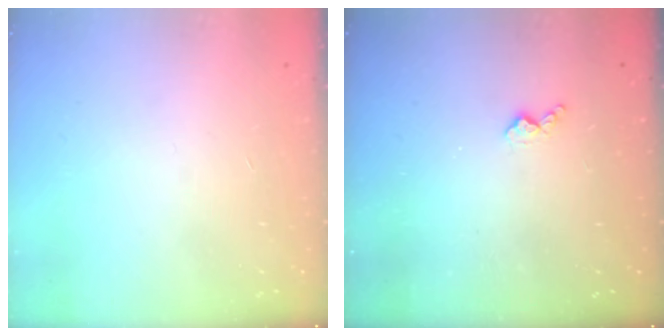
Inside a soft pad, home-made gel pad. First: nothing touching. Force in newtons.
{"total": 5.7, "press": 5.7, "slide": 0.5}